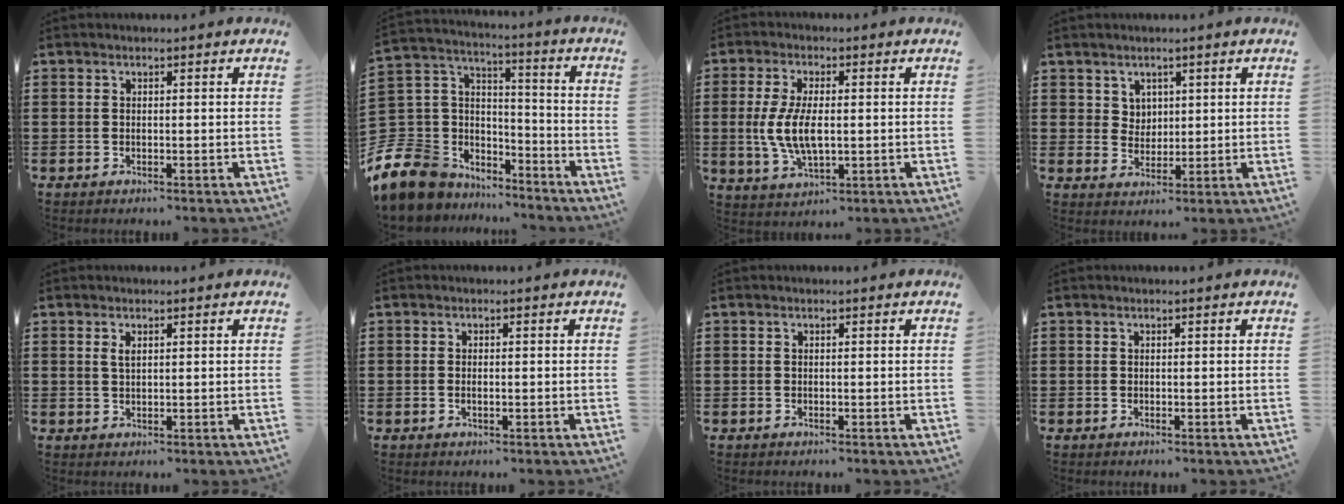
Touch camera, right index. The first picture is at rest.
{"total": 9.7, "force": [-6.2, 7.1, 2.2], "torque": [-0.106, -0.006, -0.123]}
{"total": 7.4, "force": [-0.2, 3.2, 6.6], "torque": [-0.150, -0.003, -0.009]}
{"total": 3.3, "force": [2.0, 2.5, 0.6], "torque": [-0.022, 0.008, 0.039]}
{"total": 1.4, "force": [0.6, 0.5, 1.1], "torque": [-0.024, 0.002, 0.011]}
{"total": 0.9, "force": [-0.2, 0.3, 0.8], "torque": [-0.015, -0.002, -0.003]}
{"total": 0.0}
{"total": 0.0}